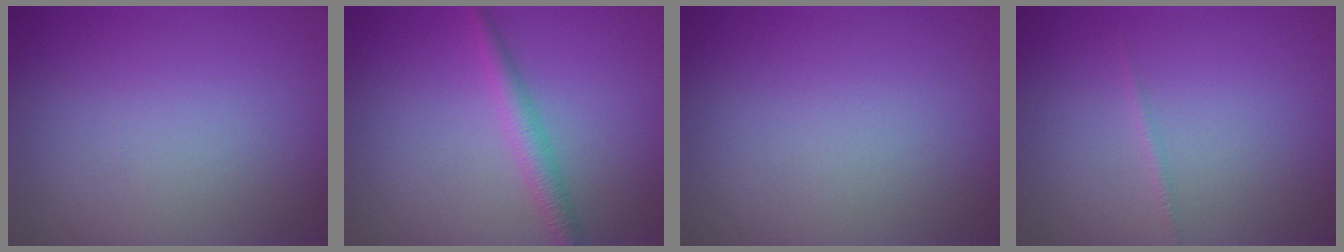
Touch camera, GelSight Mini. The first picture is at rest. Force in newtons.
{"total": 2.2, "press": 2.2, "slide": 0.0}
{"total": 0.0}
{"total": 0.6, "press": 0.6, "slide": 0.0}